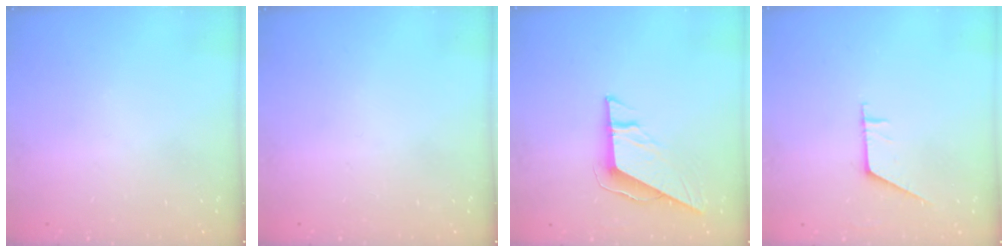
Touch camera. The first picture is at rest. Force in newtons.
{"total": 0.0}
{"total": 9.0, "press": 9.0, "slide": 0.4}
{"total": 4.4, "press": 4.4, "slide": 0.5}